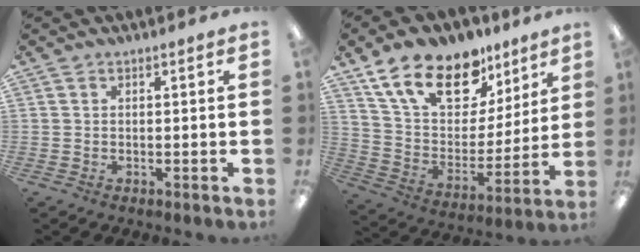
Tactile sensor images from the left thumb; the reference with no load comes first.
{"total": 19.3, "force": [13.0, 10.3, 10.0], "torque": [-0.182, -0.069, 0.234]}